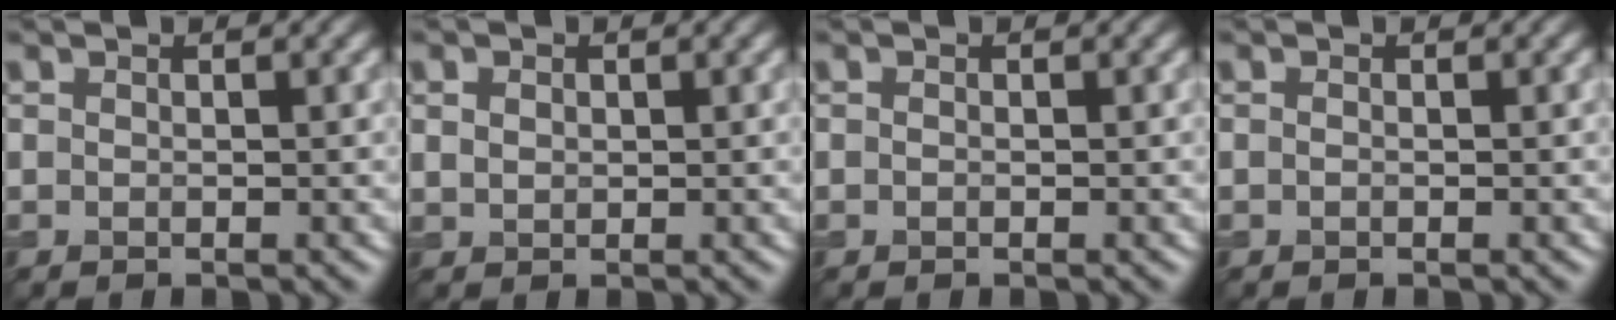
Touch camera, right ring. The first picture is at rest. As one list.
[{"total": 1.2, "force": [0.4, 1.0, 0.6], "torque": [-0.012, 0.001, 0.008]}, {"total": 0.0}, {"total": 0.0}]